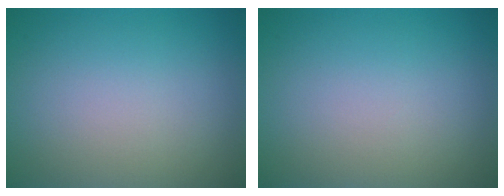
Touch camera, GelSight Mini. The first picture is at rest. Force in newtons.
{"total": 0.0}